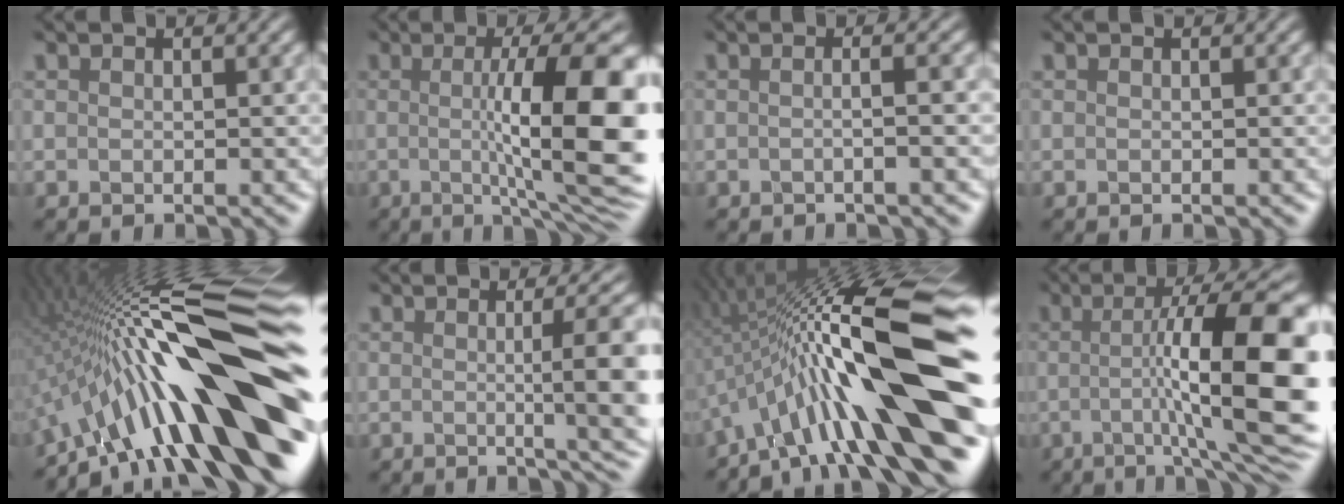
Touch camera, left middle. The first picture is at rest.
{"total": 11.0, "force": [-0.5, 2.0, 10.8], "torque": [-0.144, 0.001, 0.011]}
{"total": 1.8, "force": [-0.3, 0.5, 1.7], "torque": [-0.012, 0.007, -0.016]}
{"total": 0.0}
{"total": 16.2, "force": [-4.4, 3.5, 15.2], "torque": [-0.223, 0.047, -0.065]}
{"total": 7.0, "force": [-0.4, 1.1, 6.9], "torque": [-0.083, 0.008, 0.013]}
{"total": 15.2, "force": [-2.8, 2.9, 14.6], "torque": [-0.248, 0.028, -0.031]}
{"total": 12.1, "force": [-0.4, 2.0, 12.0], "torque": [-0.177, 0.014, 0.018]}